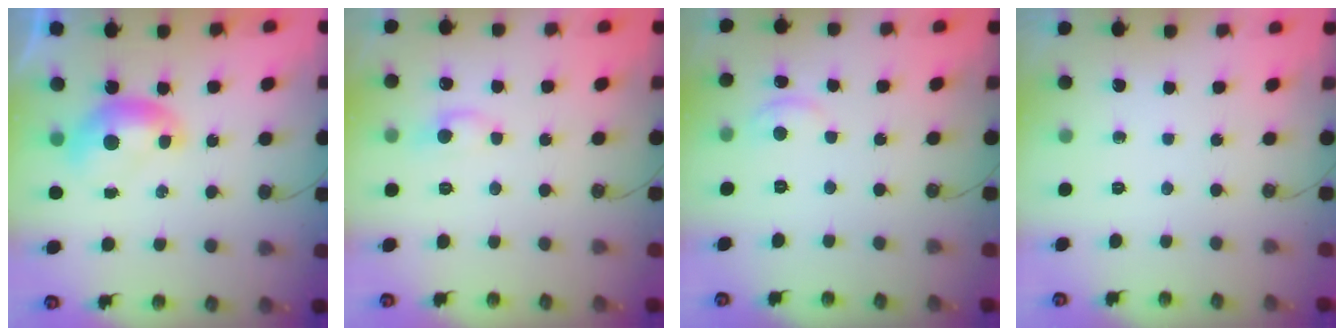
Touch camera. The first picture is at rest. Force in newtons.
{"total": 1.0, "press": 0.9, "slide": 0.5}
{"total": 2.8, "press": 2.8, "slide": 0.5}
{"total": 0.0}